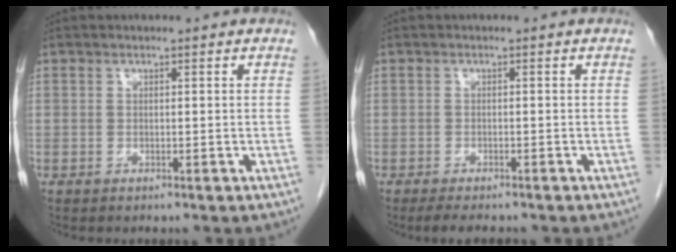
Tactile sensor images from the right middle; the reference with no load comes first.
{"total": 4.3, "force": [-3.5, 1.0, 2.2], "torque": [-0.034, -0.011, -0.050]}